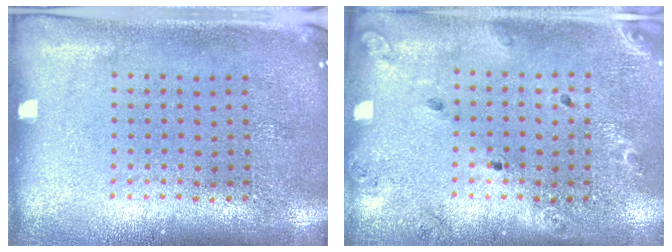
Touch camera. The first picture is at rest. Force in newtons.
{"total": 1.4, "press": 1.4, "slide": 0.2}